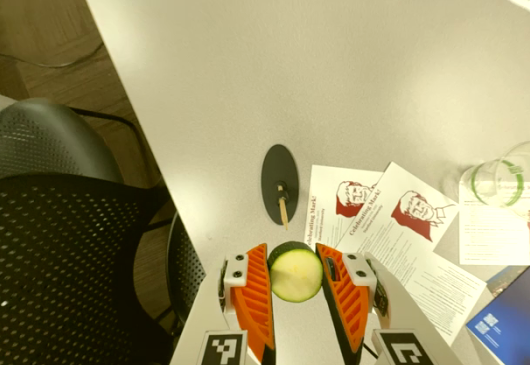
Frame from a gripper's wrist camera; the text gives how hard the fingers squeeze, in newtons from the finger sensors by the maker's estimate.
{"total": 10.2, "left": 10.4, "right": 10.0}